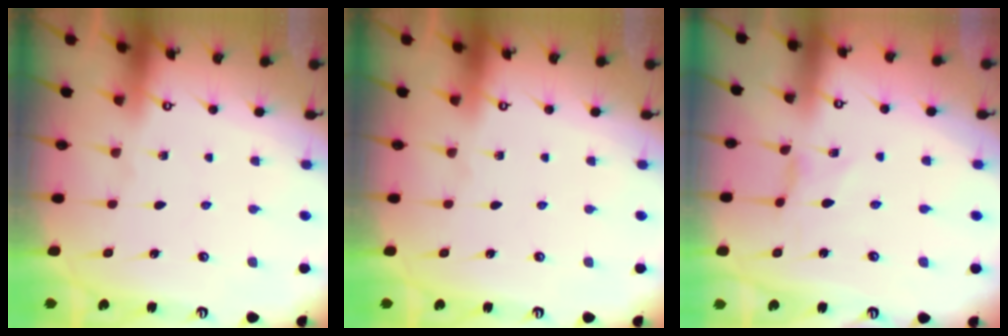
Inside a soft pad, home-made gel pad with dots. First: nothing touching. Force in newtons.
{"total": 0.0}
{"total": 0.0}